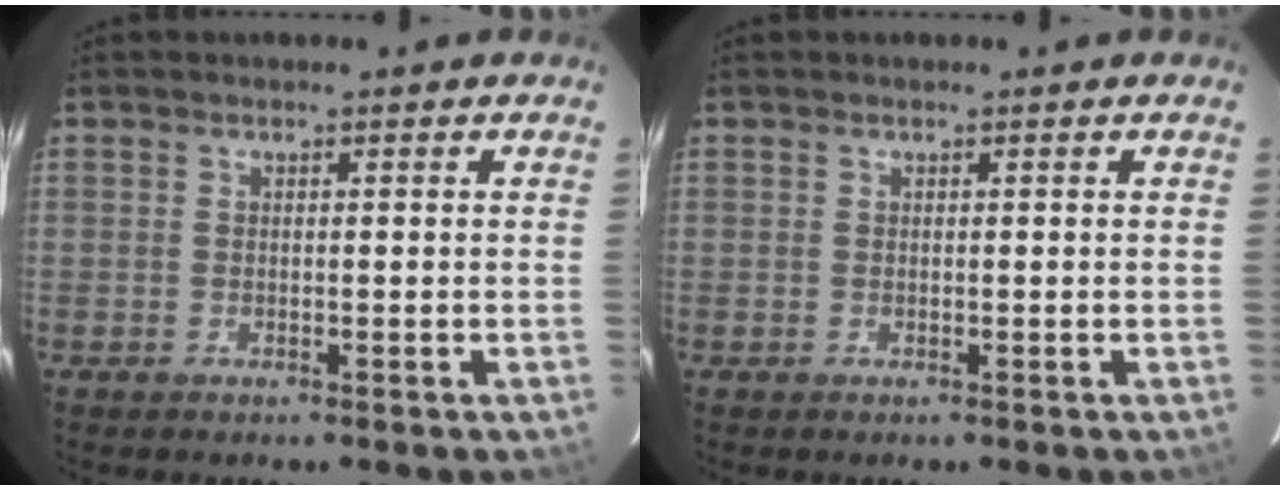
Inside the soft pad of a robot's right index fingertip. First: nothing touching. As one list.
[{"total": 0.0}]